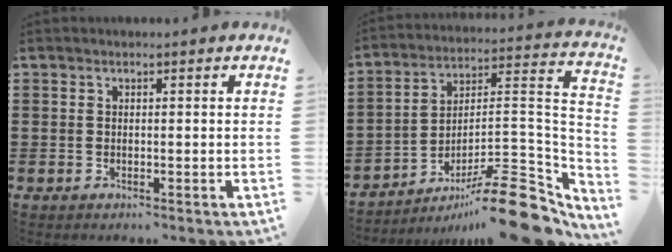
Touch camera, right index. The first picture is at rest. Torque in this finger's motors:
{"motor_torque": [0.23, -0.24, 0.47, 0.13]}